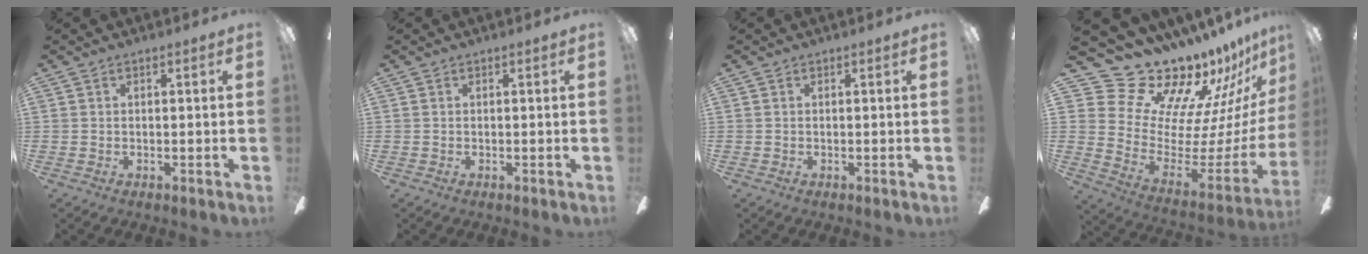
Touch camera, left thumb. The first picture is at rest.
{"total": 0.0}
{"total": 0.0}
{"total": 20.5, "force": [18.5, 7.2, 5.1], "torque": [-0.087, -0.177, 0.355]}